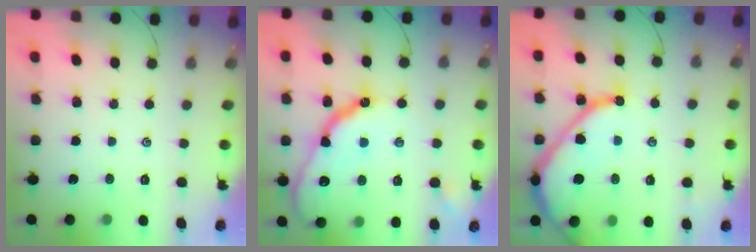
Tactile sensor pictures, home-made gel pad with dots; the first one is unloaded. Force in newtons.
{"total": 16.3, "press": 16.3, "slide": 1.3}
{"total": 12.3, "press": 12.3, "slide": 1.1}